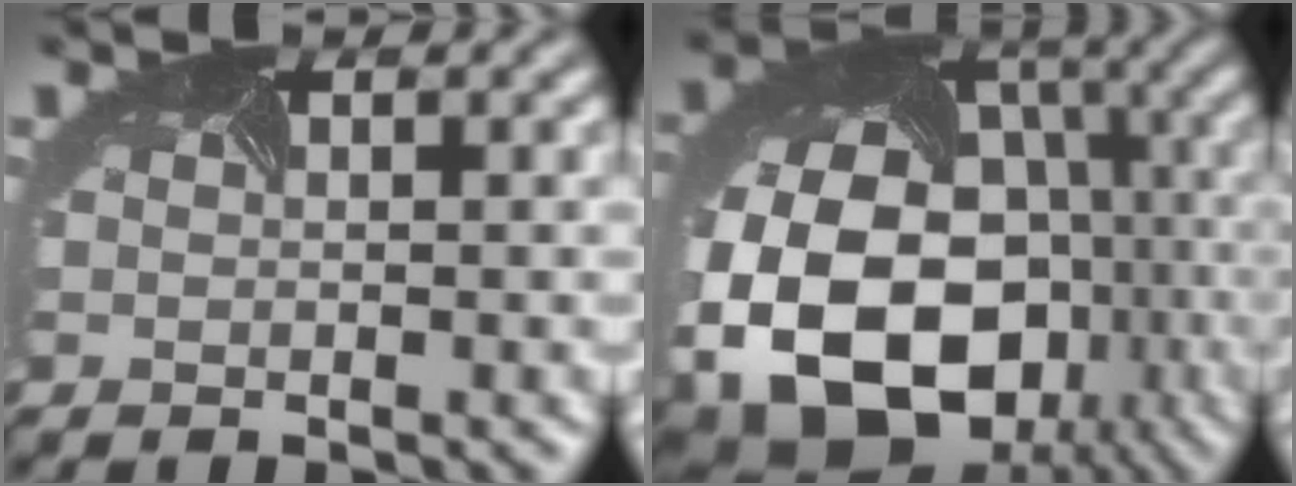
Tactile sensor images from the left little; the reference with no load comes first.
{"total": 19.8, "force": [-6.1, 14.6, 11.9], "torque": [-0.231, -0.043, -0.093]}